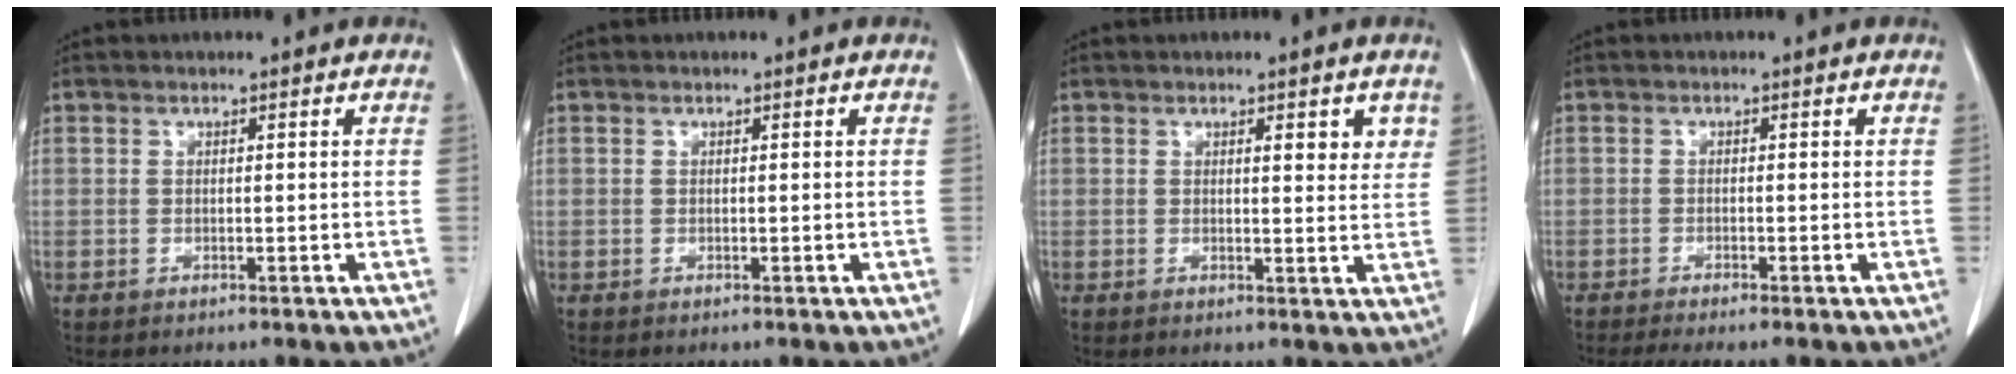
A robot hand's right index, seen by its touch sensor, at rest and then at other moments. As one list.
[{"total": 0.0}, {"total": 3.4, "force": [1.7, 1.0, 2.7], "torque": [-0.031, -0.006, 0.019]}, {"total": 4.0, "force": [-3.4, 0.0, 2.2], "torque": [-0.029, -0.007, -0.054]}]